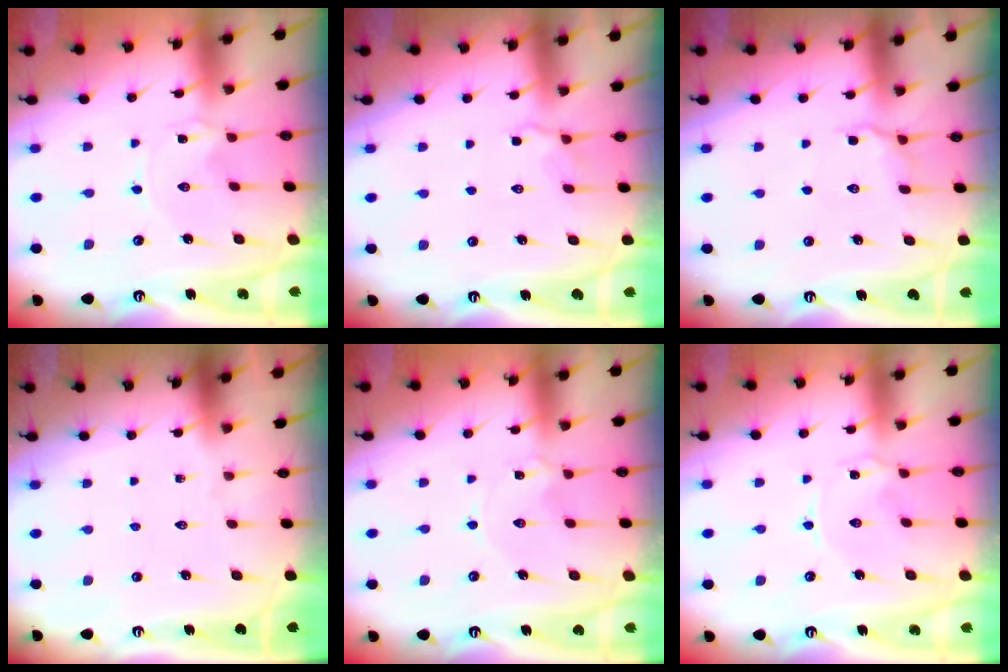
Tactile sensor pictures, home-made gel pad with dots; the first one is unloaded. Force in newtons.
{"total": 3.7, "press": 3.4, "slide": 1.5}
{"total": 5.8, "press": 5.6, "slide": 1.2}
{"total": 0.0}
{"total": 0.0}
{"total": 0.8, "press": 0.8, "slide": 0.2}